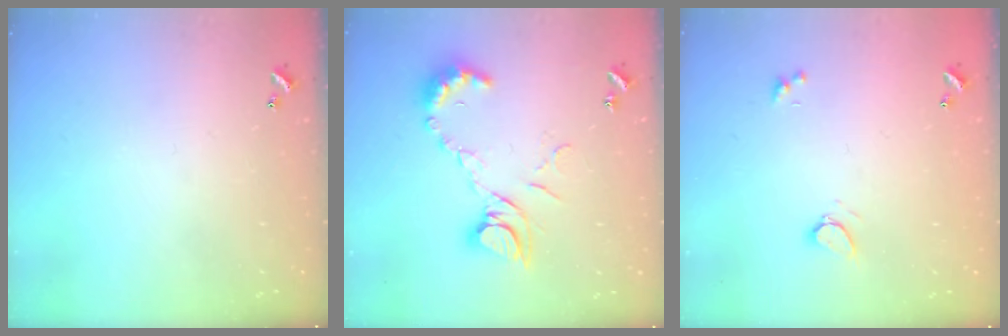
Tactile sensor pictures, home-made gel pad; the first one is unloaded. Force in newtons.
{"total": 11.9, "press": 11.8, "slide": 1.4}
{"total": 1.6, "press": 1.4, "slide": 0.6}